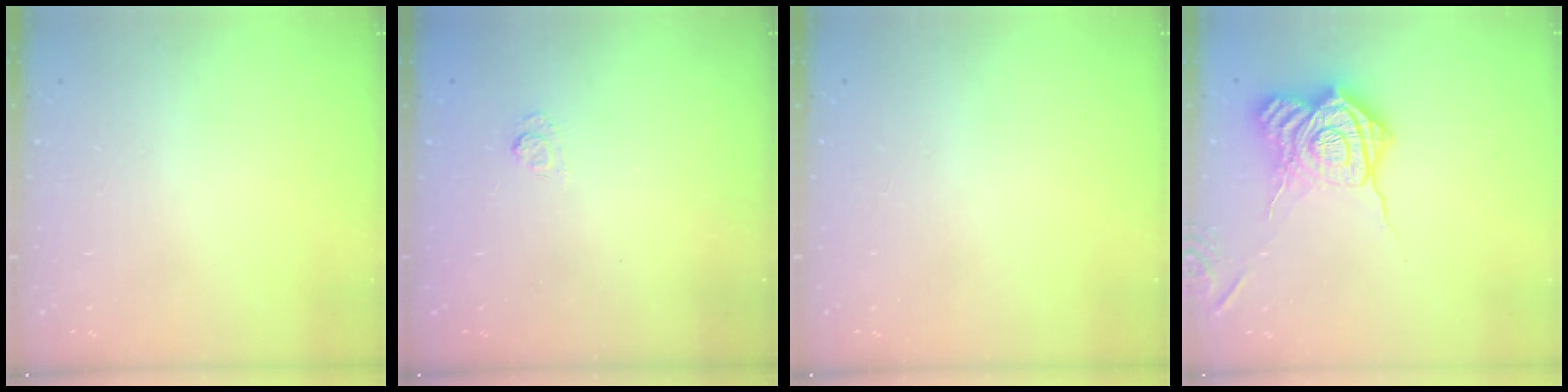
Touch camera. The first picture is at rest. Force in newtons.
{"total": 2.7, "press": 2.3, "slide": 1.5}
{"total": 0.0}
{"total": 19.7, "press": 19.7, "slide": 1.0}